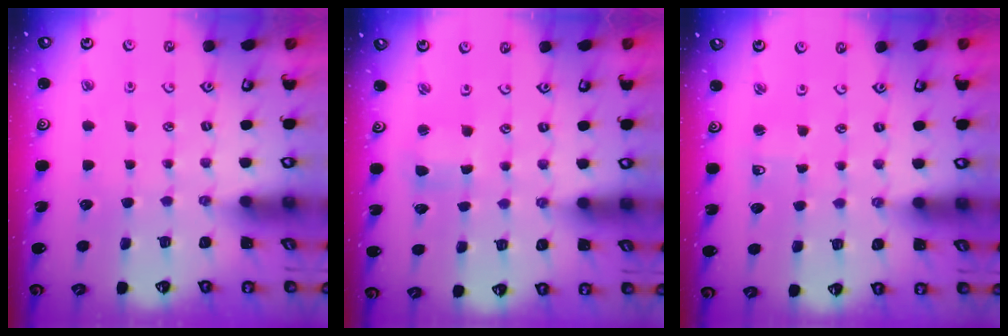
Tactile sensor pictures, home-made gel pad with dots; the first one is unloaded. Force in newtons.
{"total": 2.7, "press": 2.7, "slide": 0.3}
{"total": 2.4, "press": 2.4, "slide": 0.3}